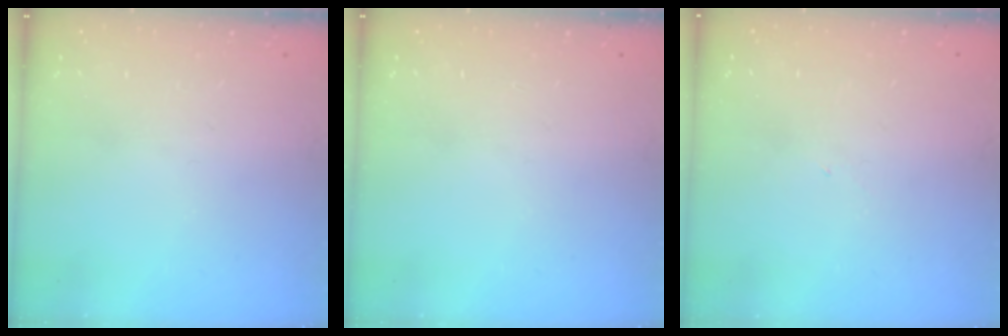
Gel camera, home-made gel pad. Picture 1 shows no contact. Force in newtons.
{"total": 0.0}
{"total": 2.8, "press": 2.8, "slide": 0.5}